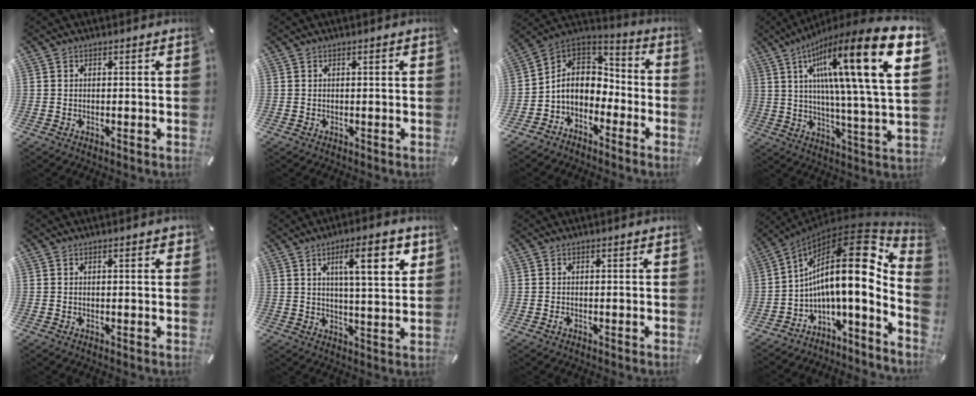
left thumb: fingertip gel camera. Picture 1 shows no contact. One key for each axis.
{"total": 0.7, "fx": 0.1, "fy": 0.1, "fz": 0.6, "tx": -0.011, "ty": 0.000, "tz": 0.000}
{"total": 8.3, "fx": -2.7, "fy": 7.1, "fz": 3.5, "tx": -0.099, "ty": 0.001, "tz": -0.053}
{"total": 27.0, "fx": 10.4, "fy": 4.4, "fz": 24.5, "tx": -0.406, "ty": -0.065, "tz": 0.148}
{"total": 1.7, "fx": 0.3, "fy": 0.5, "fz": 1.6, "tx": -0.024, "ty": 0.001, "tz": 0.001}
{"total": 13.4, "fx": 5.6, "fy": 3.5, "fz": 11.7, "tx": -0.175, "ty": -0.011, "tz": 0.082}
{"total": 0.9, "fx": -0.5, "fy": 0.4, "fz": 0.7, "tx": -0.015, "ty": -0.002, "tz": -0.008}
{"total": 19.1, "fx": 5.6, "fy": 6.1, "fz": 17.3, "tx": -0.264, "ty": -0.071, "tz": 0.083}